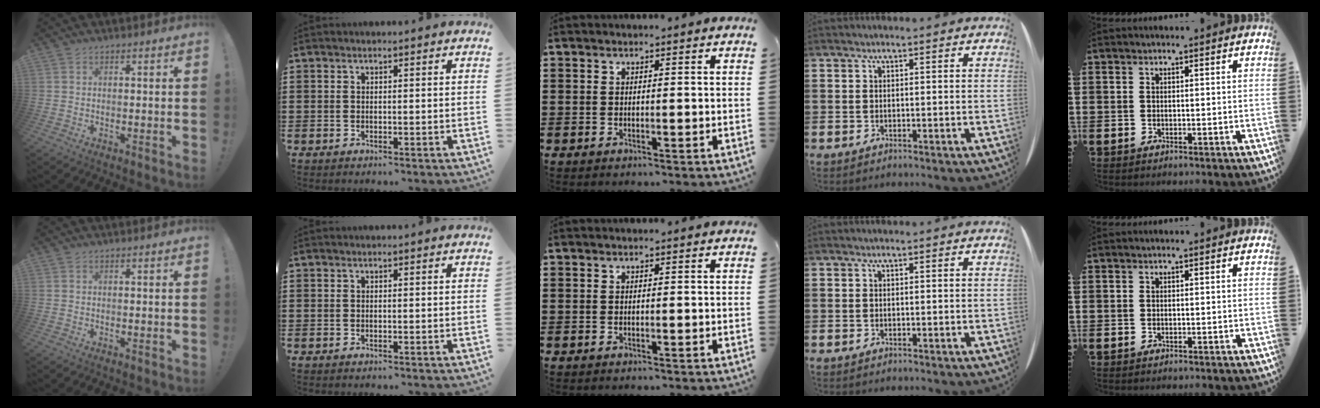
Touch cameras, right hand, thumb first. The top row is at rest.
{}